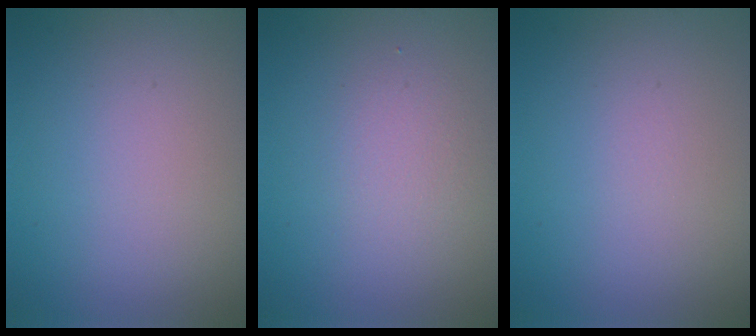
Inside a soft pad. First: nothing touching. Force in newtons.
{"total": 1.7, "press": 1.7, "slide": 0.1}
{"total": 0.0}